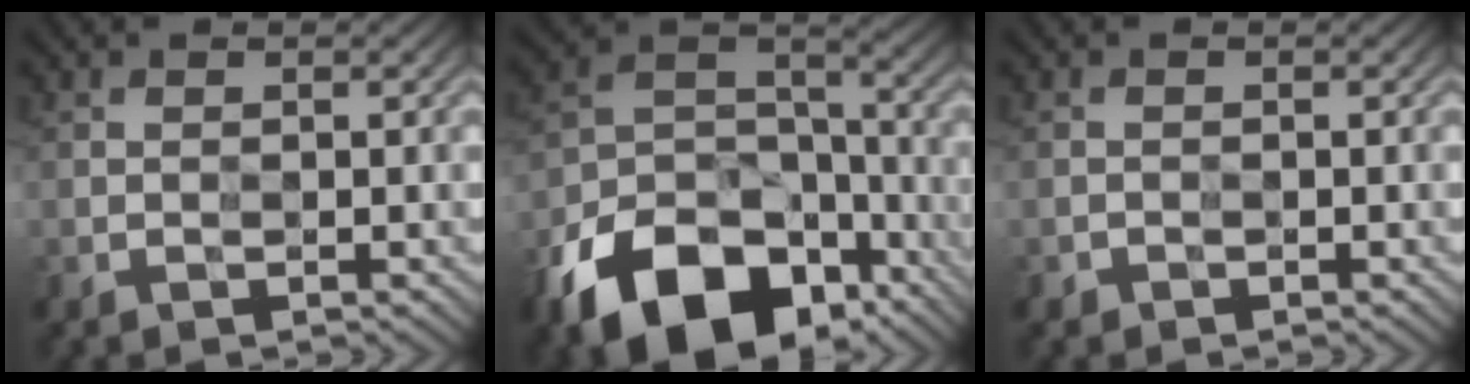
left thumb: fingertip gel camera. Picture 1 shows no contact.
{"total": 14.5, "force": [-10.2, 8.1, 6.5], "torque": [-0.140, -0.022, -0.192]}
{"total": 0.5, "force": [-0.3, 0.3, -0.3], "torque": [0.009, -0.001, -0.007]}